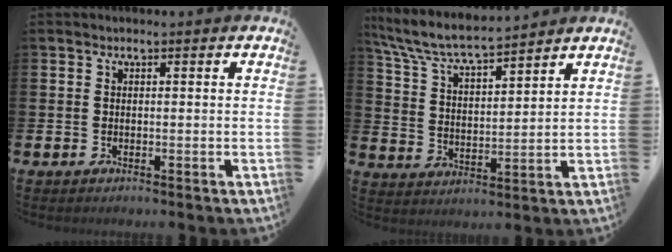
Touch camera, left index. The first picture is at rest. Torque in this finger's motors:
{"motor_torque": [1.00, -1.14, 0.39, 0.21]}